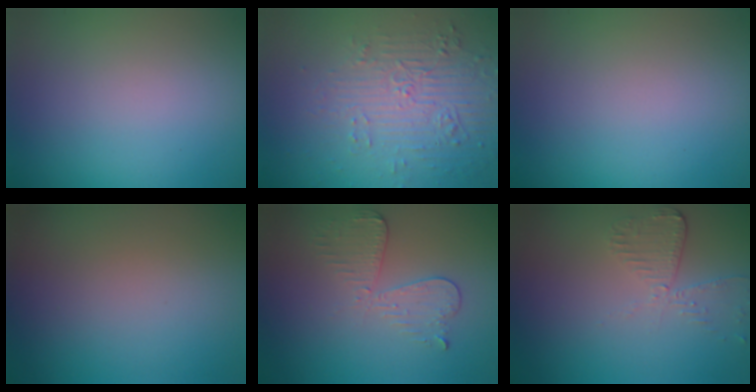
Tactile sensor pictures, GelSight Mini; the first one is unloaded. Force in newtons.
{"total": 4.6, "press": 3.2, "slide": 3.2}
{"total": 0.0}
{"total": 0.0}
{"total": 3.0, "press": 2.7, "slide": 1.2}
{"total": 2.5, "press": 2.3, "slide": 1.2}